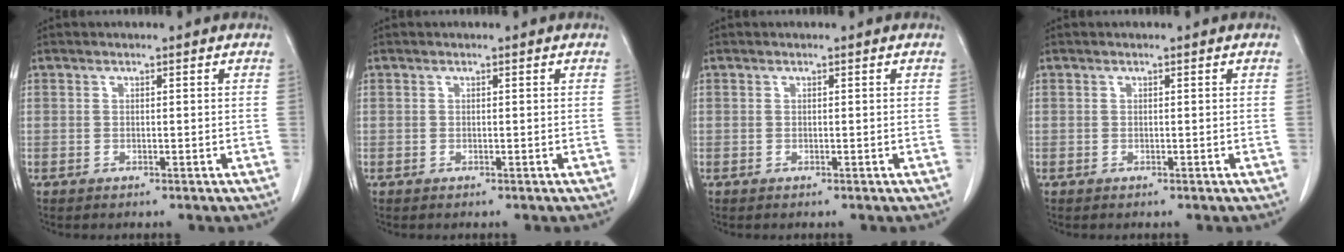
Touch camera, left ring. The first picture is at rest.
{"total": 0.0}
{"total": 0.0}
{"total": 0.0}